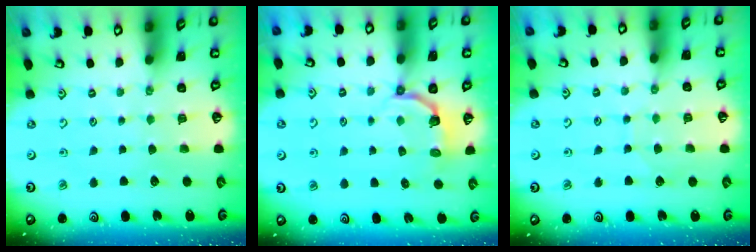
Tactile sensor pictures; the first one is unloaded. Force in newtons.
{"total": 3.5, "press": 1.8, "slide": 3.1}
{"total": 3.8, "press": 3.7, "slide": 0.4}